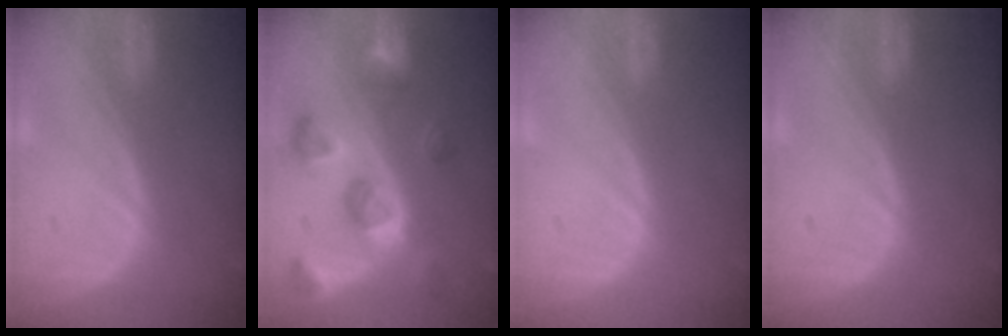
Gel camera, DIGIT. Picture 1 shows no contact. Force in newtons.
{"total": 9.3, "press": 8.5, "slide": 3.9}
{"total": 0.0}
{"total": 0.0}